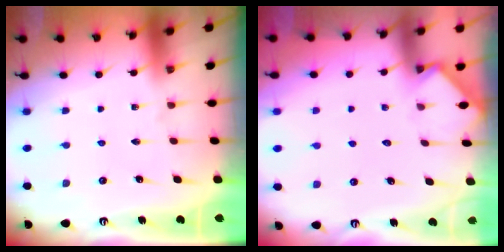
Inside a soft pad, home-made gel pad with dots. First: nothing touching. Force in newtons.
{"total": 2.6, "press": 2.5, "slide": 0.3}